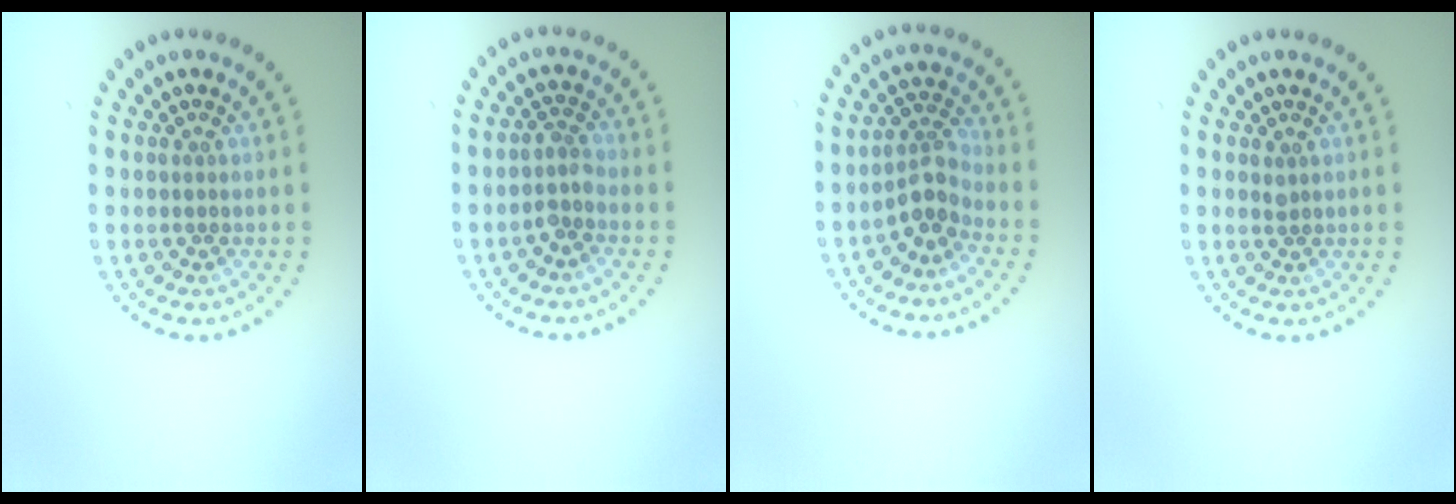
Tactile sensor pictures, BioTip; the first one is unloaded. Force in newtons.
{"total": 1.7, "press": 1.3, "slide": 1.2}
{"total": 2.7, "press": 2.1, "slide": 1.6}
{"total": 0.7, "press": 0.5, "slide": 0.5}